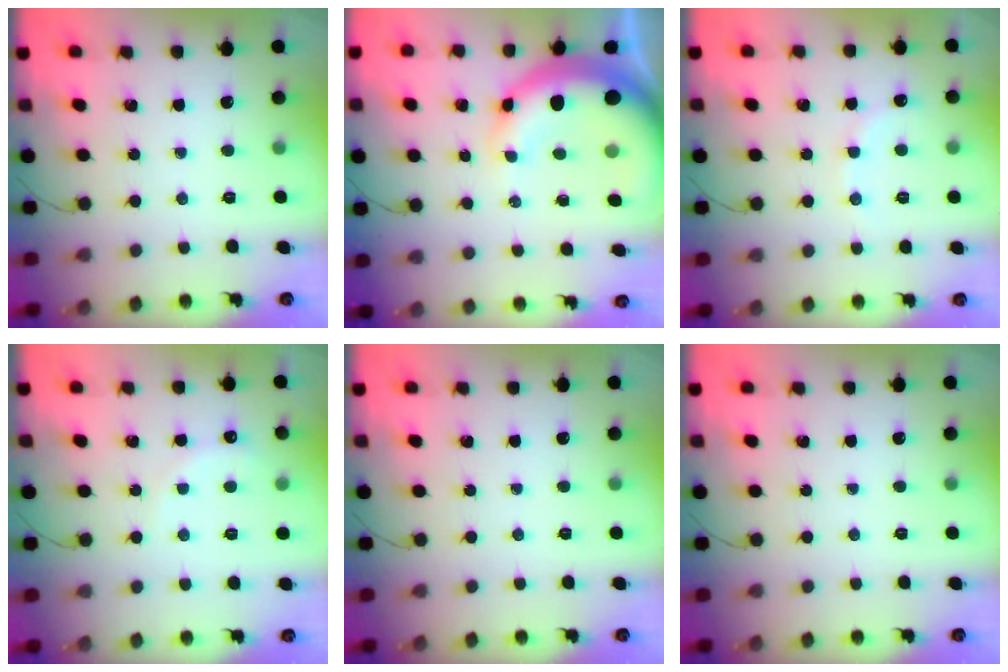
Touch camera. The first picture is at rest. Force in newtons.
{"total": 13.9, "press": 13.6, "slide": 2.8}
{"total": 6.2, "press": 6.1, "slide": 1.0}
{"total": 5.8, "press": 5.7, "slide": 1.2}
{"total": 0.0}
{"total": 0.0}